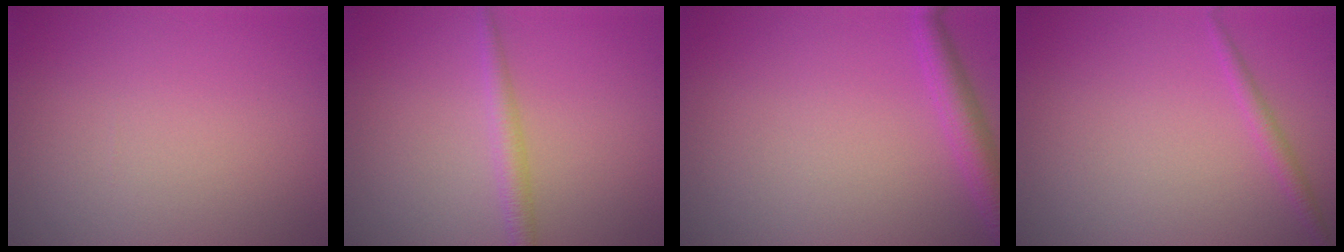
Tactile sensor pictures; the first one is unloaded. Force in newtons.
{"total": 1.7, "press": 1.7, "slide": 0.0}
{"total": 2.5, "press": 2.5, "slide": 0.1}
{"total": 1.1, "press": 1.1, "slide": 0.1}